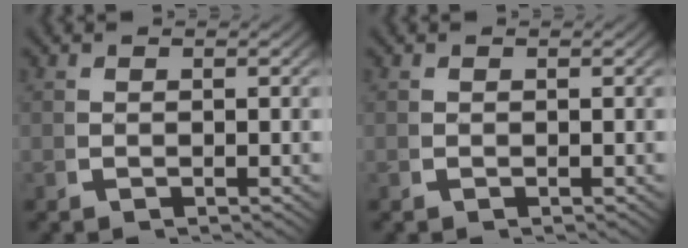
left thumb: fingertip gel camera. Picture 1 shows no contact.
{"total": 0.0}